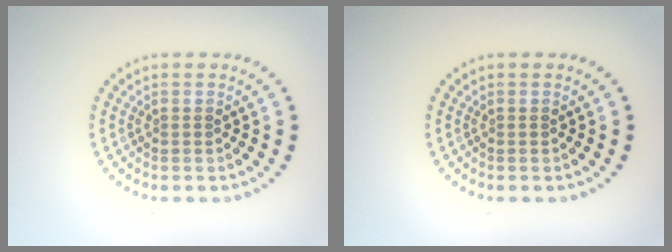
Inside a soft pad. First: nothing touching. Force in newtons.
{"total": 0.0}